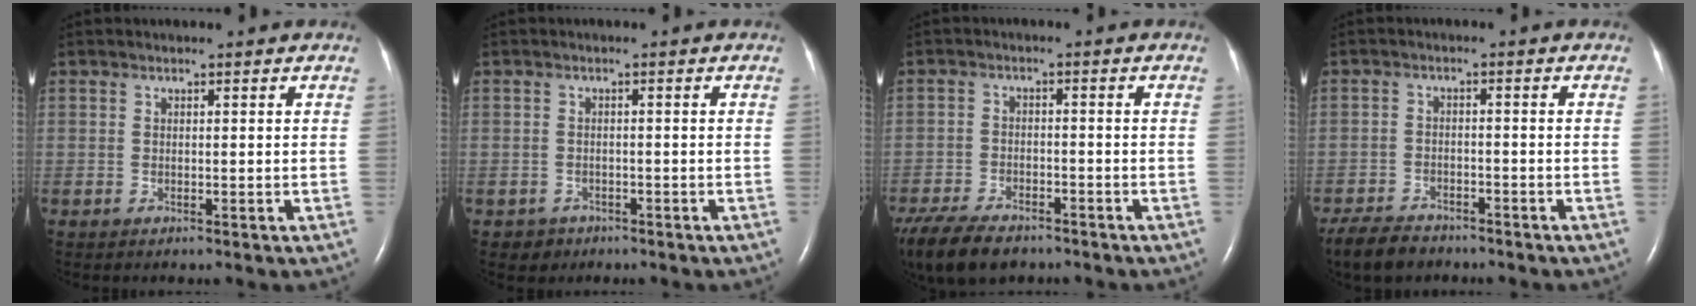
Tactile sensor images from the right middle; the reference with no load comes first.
{"total": 1.9, "force": [-1.2, 1.5, -0.2], "torque": [-0.003, 0.008, -0.017]}
{"total": 12.0, "force": [-9.0, 5.1, 6.1], "torque": [-0.129, -0.017, -0.145]}
{"total": 6.0, "force": [-5.1, 2.3, 2.0], "torque": [-0.041, -0.011, -0.090]}